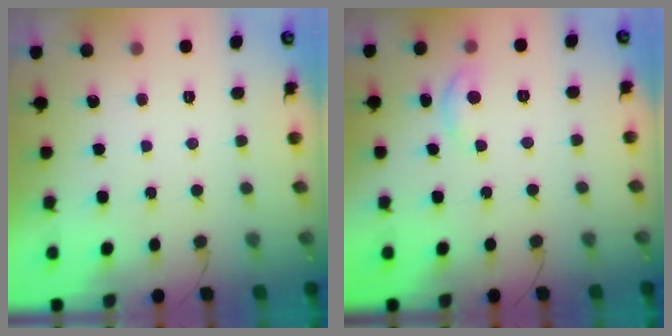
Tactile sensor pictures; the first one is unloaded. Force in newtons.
{"total": 4.1, "press": 4.1, "slide": 0.2}